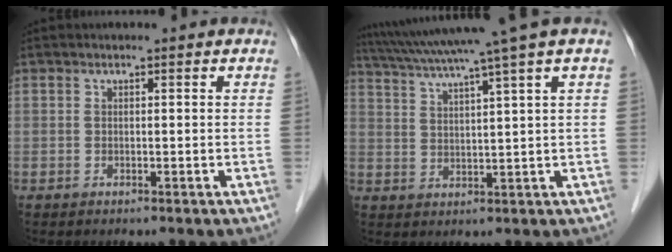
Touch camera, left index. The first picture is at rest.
{"total": 12.5, "force": [9.3, -2.1, 8.0], "torque": [-0.136, 0.012, 0.140]}